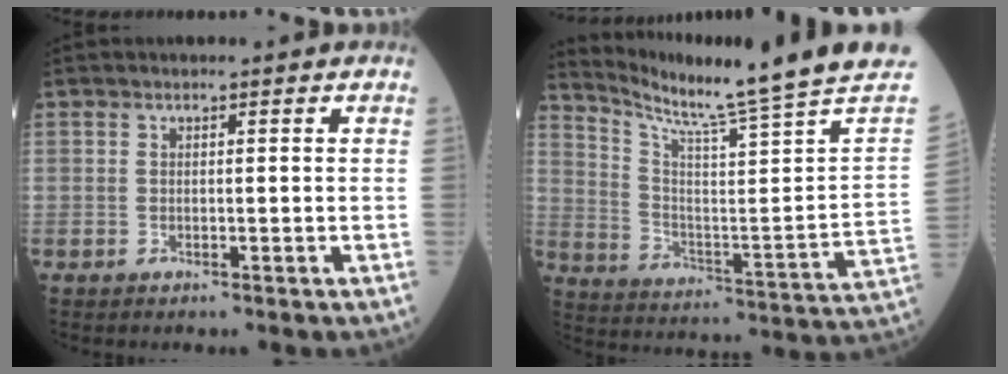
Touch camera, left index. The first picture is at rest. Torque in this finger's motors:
{"motor_torque": [-0.92, -1.21, -0.05, 0.03]}